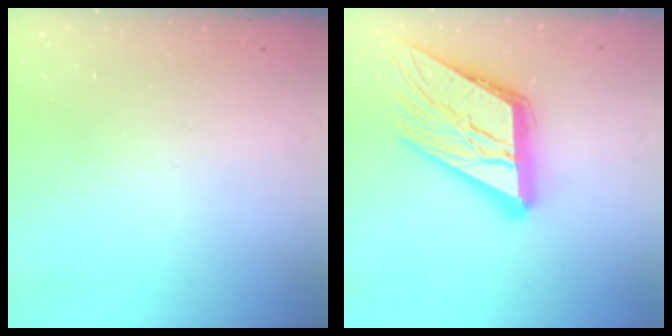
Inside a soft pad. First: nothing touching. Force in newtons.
{"total": 21.6, "press": 21.4, "slide": 2.5}